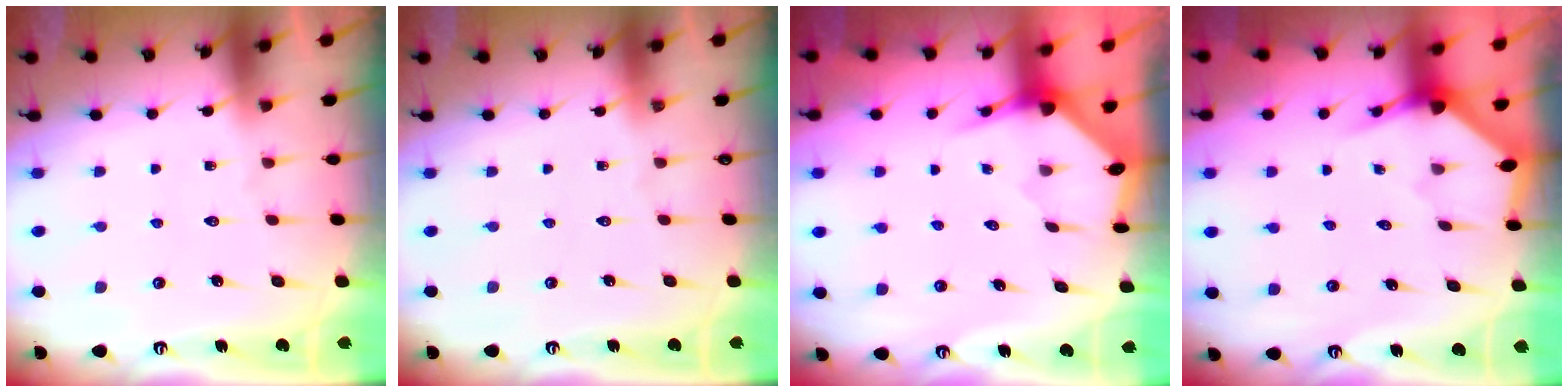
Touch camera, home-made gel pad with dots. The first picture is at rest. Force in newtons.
{"total": 0.0}
{"total": 3.3, "press": 3.3, "slide": 0.3}
{"total": 3.3, "press": 3.3, "slide": 0.3}